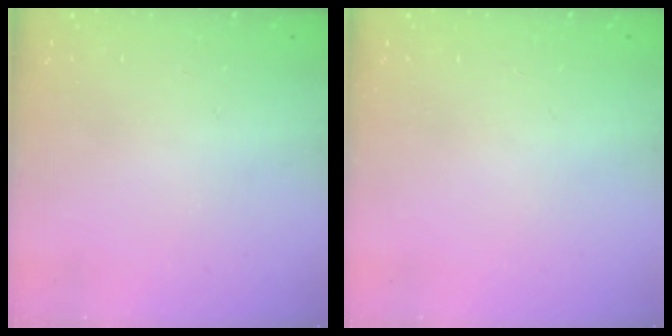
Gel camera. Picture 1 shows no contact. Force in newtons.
{"total": 0.0}